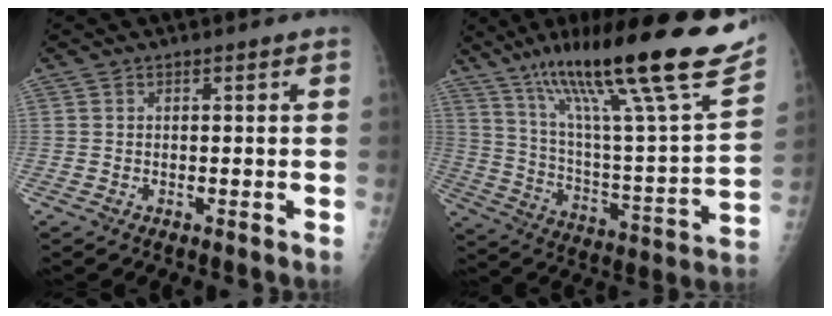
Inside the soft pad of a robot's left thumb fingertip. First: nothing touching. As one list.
[{"total": 32.0, "force": [20.2, 5.2, 24.3], "torque": [-0.371, -0.041, 0.326]}]